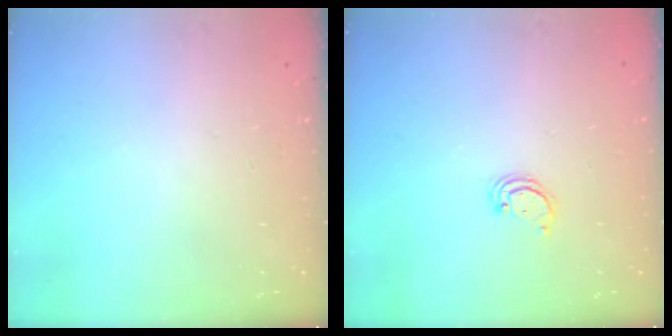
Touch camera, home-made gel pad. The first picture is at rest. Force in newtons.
{"total": 2.2, "press": 2.2, "slide": 0.2}